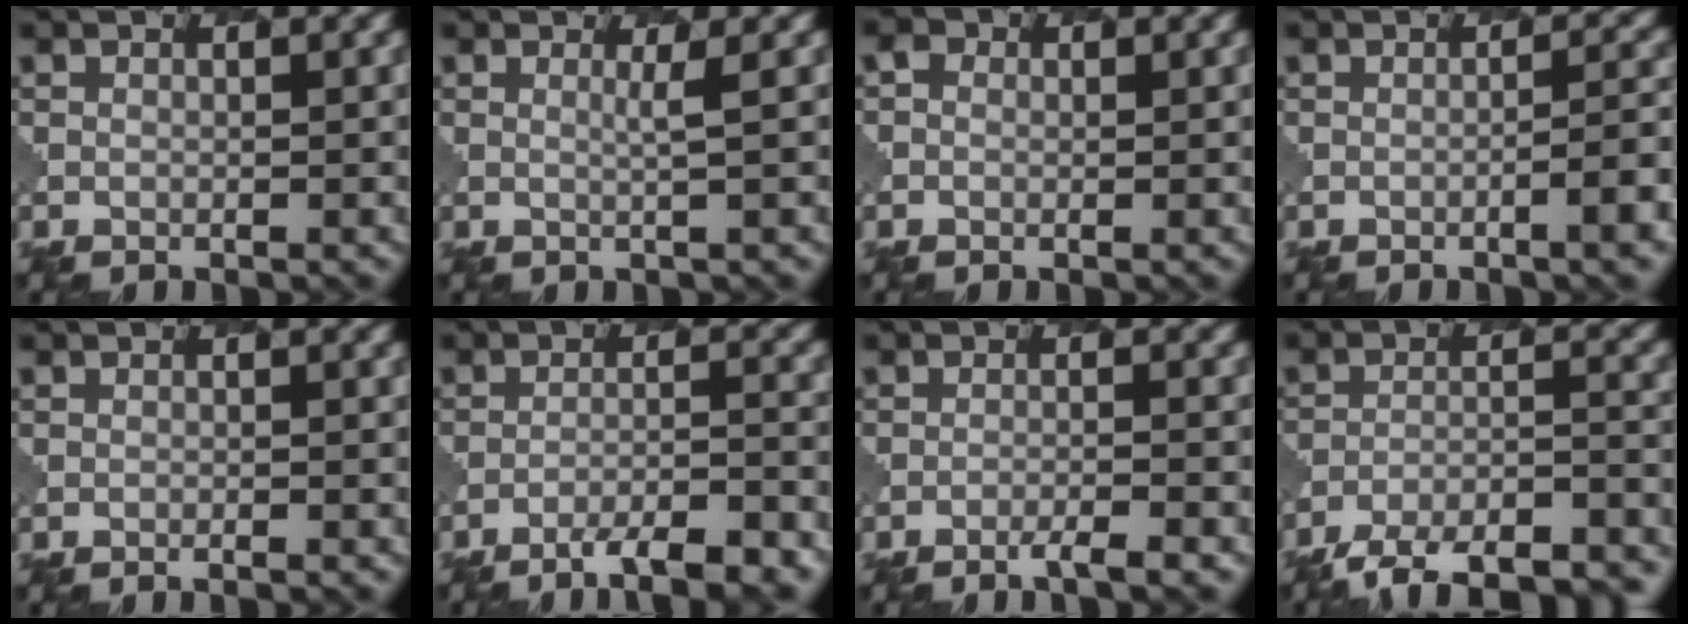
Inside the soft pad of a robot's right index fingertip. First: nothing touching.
{"total": 1.3, "force": [0.8, 0.3, 1.0], "torque": [-0.013, 0.001, 0.011]}
{"total": 0.9, "force": [0.0, 0.9, 0.2], "torque": [-0.004, 0.005, 0.000]}
{"total": 3.9, "force": [-1.5, 0.9, 3.5], "torque": [-0.036, 0.013, -0.026]}
{"total": 0.8, "force": [-0.7, 0.2, 0.5], "torque": [0.005, 0.001, -0.011]}
{"total": 6.7, "force": [-5.3, 1.2, 4.0], "torque": [-0.057, 0.002, -0.074]}
{"total": 2.4, "force": [-1.8, 0.2, 1.6], "torque": [-0.018, 0.004, -0.038]}
{"total": 14.0, "force": [-12.5, 3.7, 5.1], "torque": [-0.070, -0.011, -0.160]}